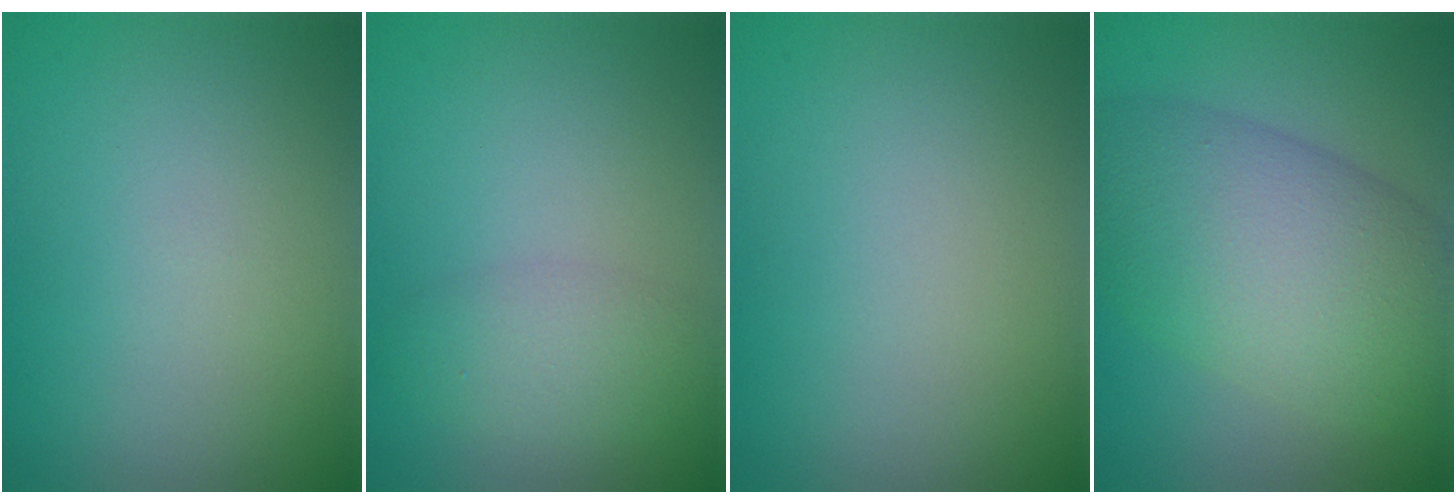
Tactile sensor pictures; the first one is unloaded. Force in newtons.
{"total": 2.6, "press": 2.6, "slide": 0.2}
{"total": 0.0}
{"total": 9.6, "press": 9.6, "slide": 0.4}